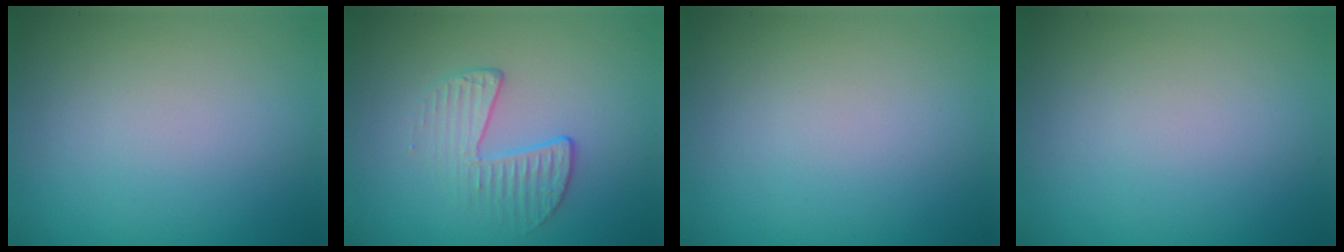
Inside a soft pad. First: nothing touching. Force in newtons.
{"total": 2.2, "press": 1.3, "slide": 1.8}
{"total": 0.0}
{"total": 0.0}